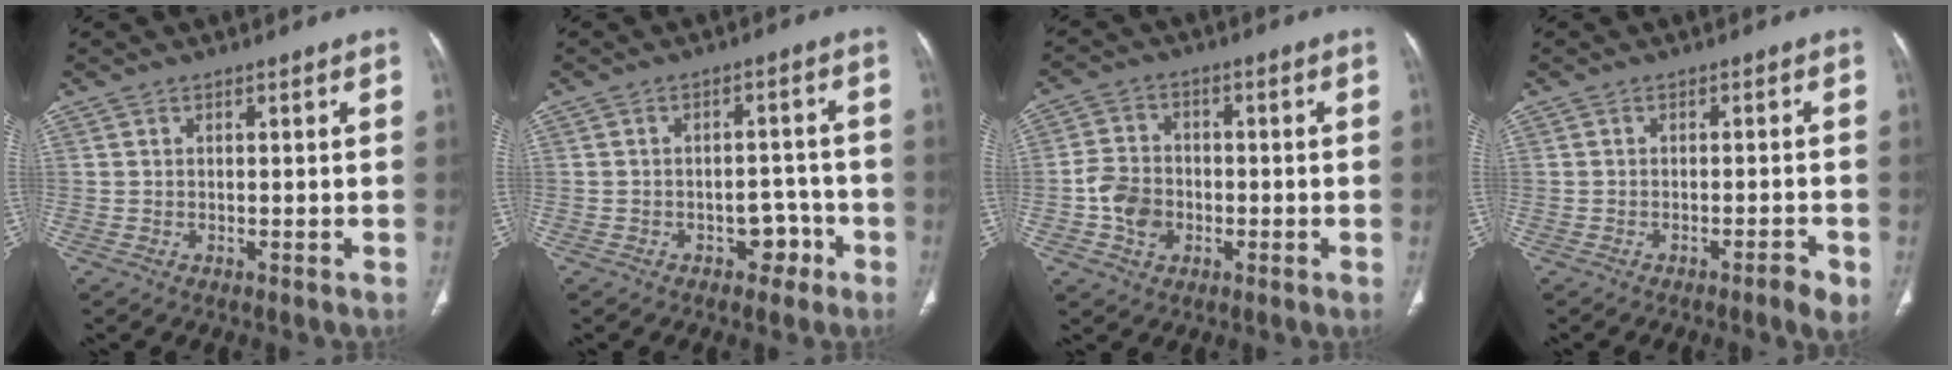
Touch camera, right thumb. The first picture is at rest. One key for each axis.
{"total": 4.6, "fx": -2.5, "fy": 3.3, "fz": 2.1, "tx": 0.000, "ty": 0.035, "tz": -0.032}
{"total": 7.1, "fx": -1.8, "fy": 5.7, "fz": 3.8, "tx": -0.052, "ty": 0.014, "tz": -0.036}
{"total": 3.1, "fx": -1.7, "fy": 0.4, "fz": 2.5, "tx": -0.041, "ty": 0.007, "tz": -0.024}